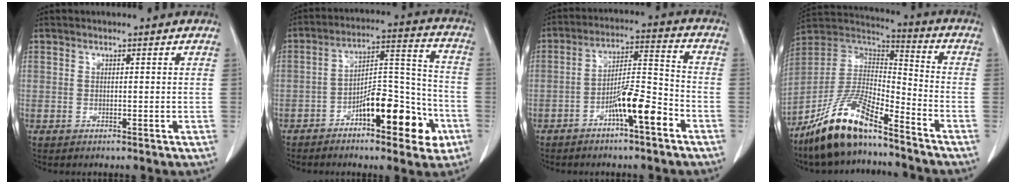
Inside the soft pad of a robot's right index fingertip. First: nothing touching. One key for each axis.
{"total": 13.4, "fx": -6.4, "fy": 4.4, "fz": 10.9, "tx": -0.162, "ty": 0.031, "tz": -0.095}
{"total": 9.1, "fx": -4.7, "fy": 1.3, "fz": 7.7, "tx": -0.138, "ty": 0.013, "tz": -0.079}
{"total": 15.0, "fx": -11.2, "fy": 3.1, "fz": 9.5, "tx": -0.187, "ty": 0.003, "tz": -0.208}